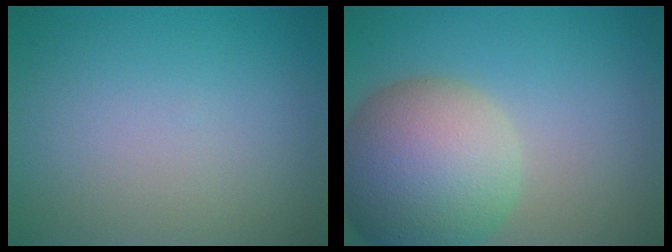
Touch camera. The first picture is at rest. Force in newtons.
{"total": 11.1, "press": 11.1, "slide": 0.5}